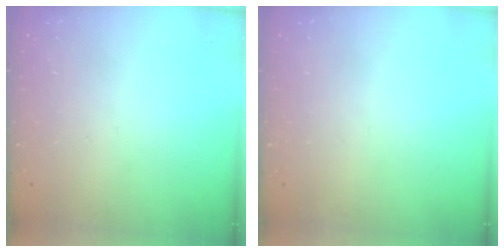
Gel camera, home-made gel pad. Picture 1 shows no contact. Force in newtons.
{"total": 0.0}